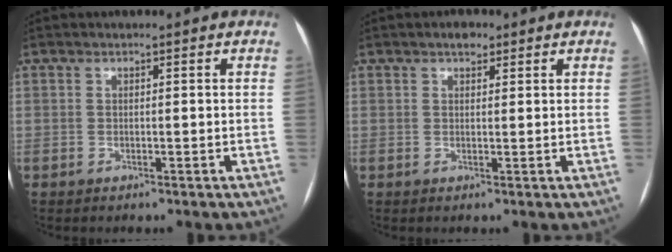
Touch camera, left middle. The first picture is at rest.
{"total": 1.8, "force": [1.2, 0.9, 1.0], "torque": [-0.015, 0.006, 0.017]}